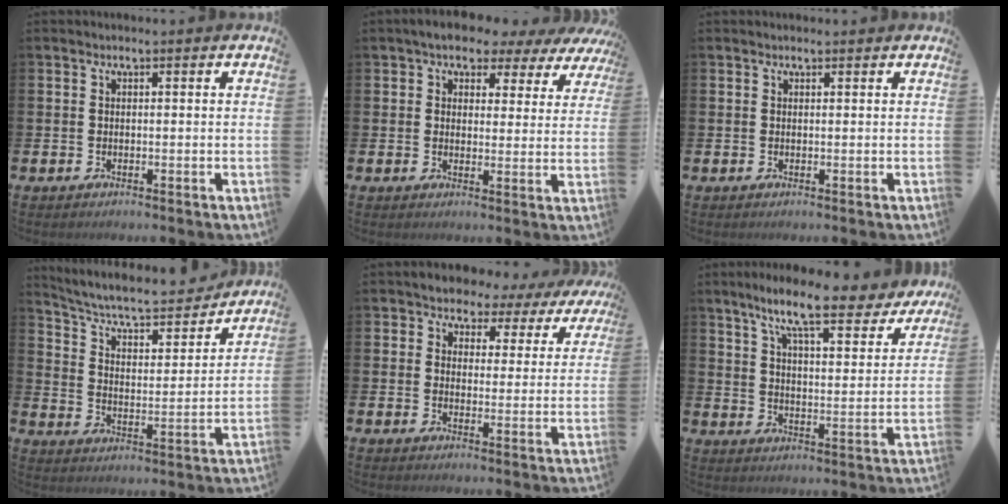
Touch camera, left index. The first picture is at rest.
{"total": 4.9, "force": [4.2, 2.3, 1.1], "torque": [-0.041, -0.022, 0.070]}
{"total": 0.6, "force": [0.6, 0.1, 0.1], "torque": [0.007, -0.003, 0.009]}
{"total": 7.5, "force": [6.8, 1.9, 2.6], "torque": [-0.079, -0.052, 0.111]}
{"total": 3.7, "force": [3.1, 2.0, -0.1], "torque": [-0.017, -0.025, 0.048]}
{"total": 10.2, "force": [8.4, 1.5, 5.6], "torque": [-0.123, -0.041, 0.140]}